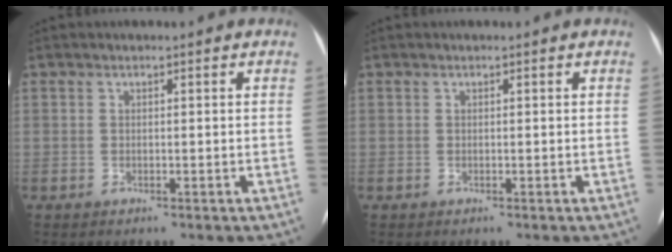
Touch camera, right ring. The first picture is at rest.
{"total": 0.0}